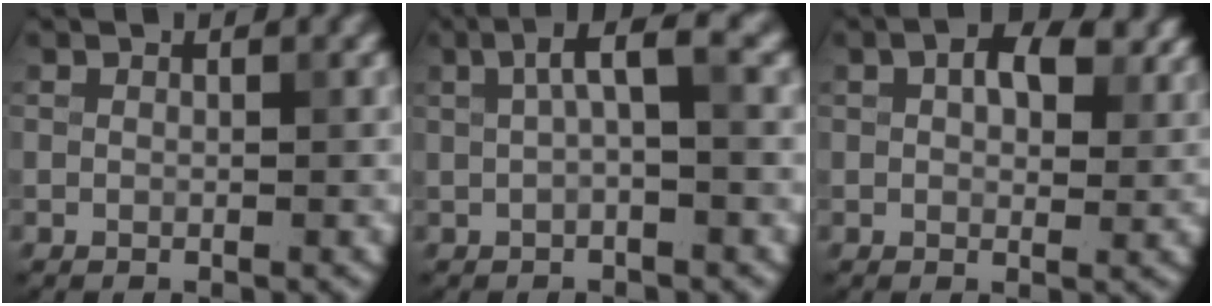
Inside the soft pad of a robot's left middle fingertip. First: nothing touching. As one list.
[{"total": 3.0, "force": [0.7, 0.5, 2.9], "torque": [-0.050, 0.013, 0.007]}, {"total": 5.5, "force": [2.0, 3.1, 4.0], "torque": [-0.057, 0.003, 0.028]}]